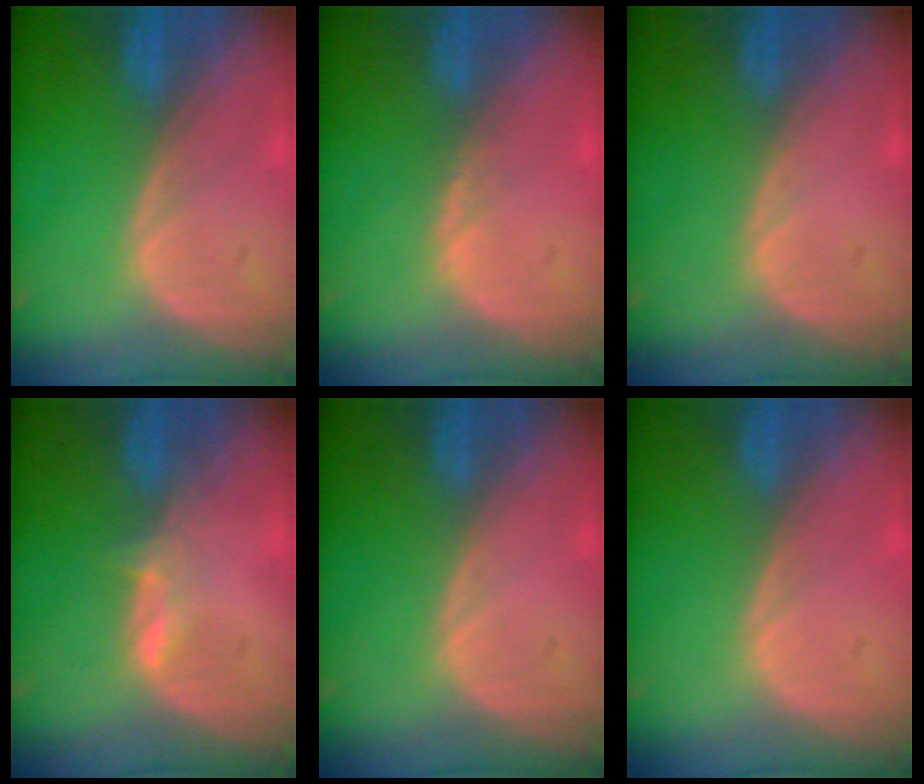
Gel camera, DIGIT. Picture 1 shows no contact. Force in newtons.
{"total": 0.8, "press": 0.8, "slide": 0.3}
{"total": 0.0}
{"total": 2.1, "press": 2.0, "slide": 0.4}
{"total": 0.0}
{"total": 0.0}